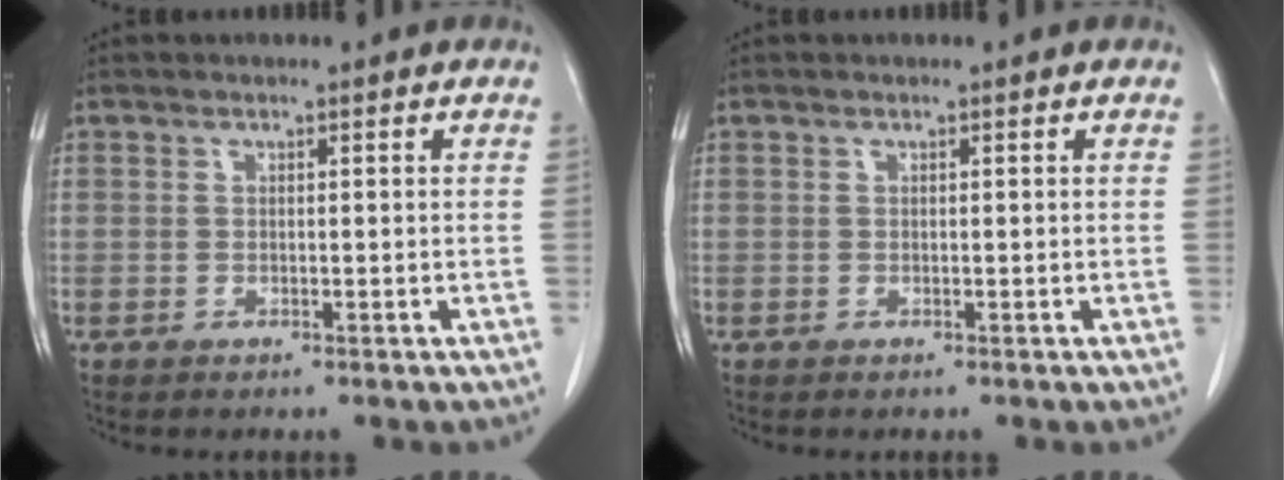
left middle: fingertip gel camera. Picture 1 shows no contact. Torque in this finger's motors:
{"motor_torque": [-0.06, -0.06, 0.03, 0.00]}